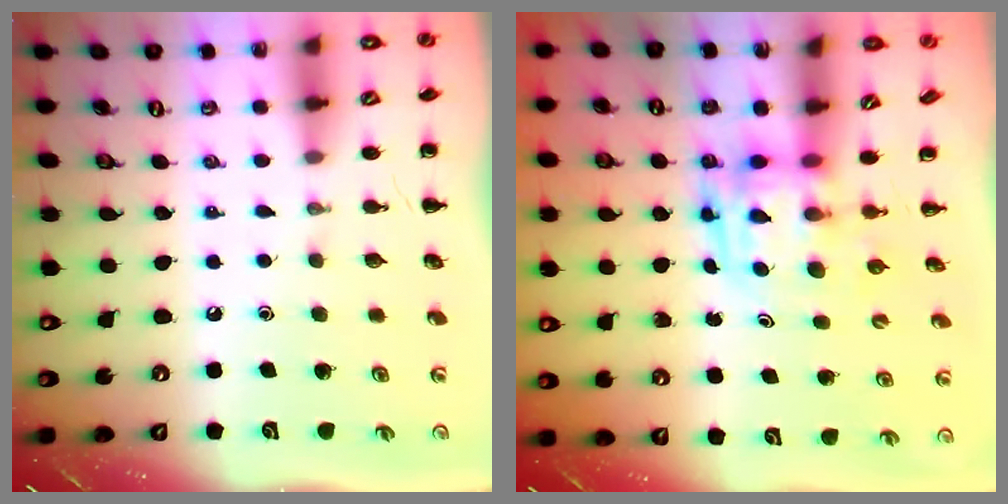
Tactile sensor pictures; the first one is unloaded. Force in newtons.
{"total": 3.9, "press": 3.9, "slide": 0.7}